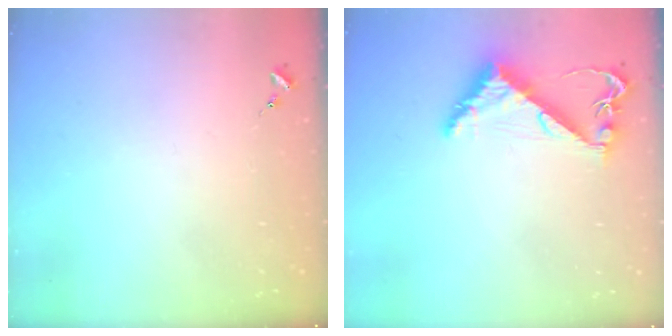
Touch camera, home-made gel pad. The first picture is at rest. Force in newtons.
{"total": 7.9, "press": 7.9, "slide": 0.8}